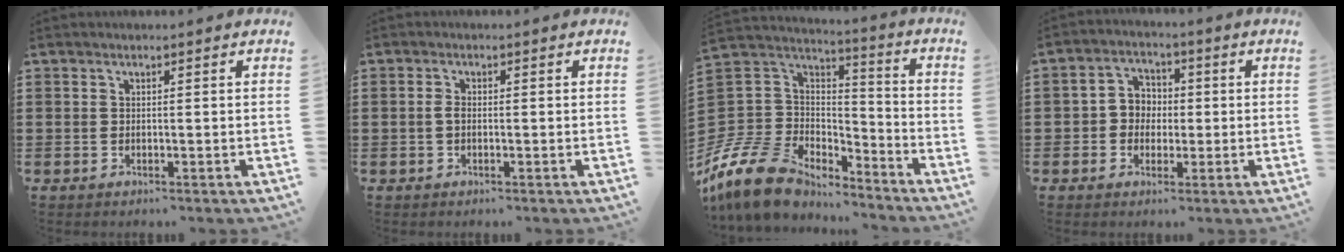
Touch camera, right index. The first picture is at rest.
{"total": 1.3, "force": [-0.3, 0.5, 1.2], "torque": [-0.038, -0.006, -0.011]}
{"total": 12.8, "force": [-10.1, 6.6, 4.4], "torque": [-0.132, 0.023, -0.192]}
{"total": 4.1, "force": [-0.5, 3.9, 1.2], "torque": [-0.038, 0.015, -0.014]}